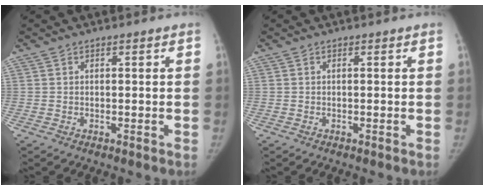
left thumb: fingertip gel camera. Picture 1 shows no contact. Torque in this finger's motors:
{"motor_torque": [0.23, -0.32, 0.47, 0.04, 0.06]}